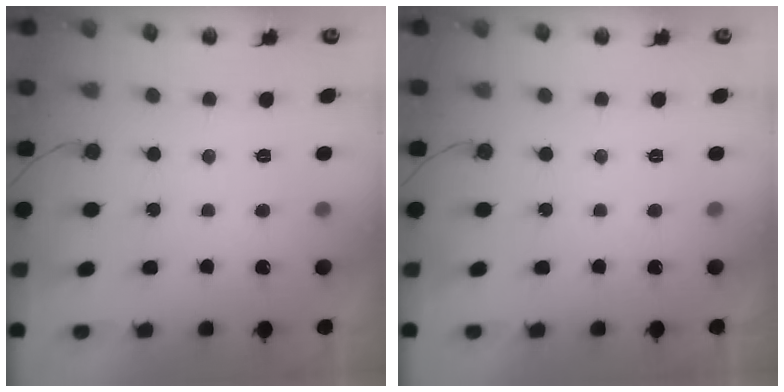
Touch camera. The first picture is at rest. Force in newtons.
{"total": 1.6, "press": 1.6, "slide": 0.0}